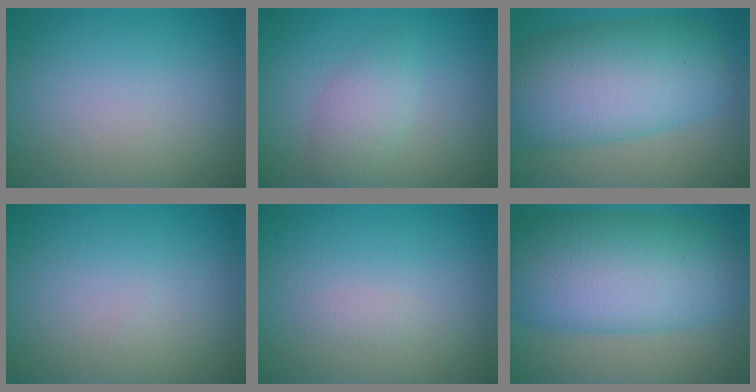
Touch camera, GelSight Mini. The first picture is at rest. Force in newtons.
{"total": 2.7, "press": 2.7, "slide": 0.1}
{"total": 11.3, "press": 11.2, "slide": 0.6}
{"total": 0.0}
{"total": 0.6, "press": 0.6, "slide": 0.1}
{"total": 12.5, "press": 12.5, "slide": 0.2}